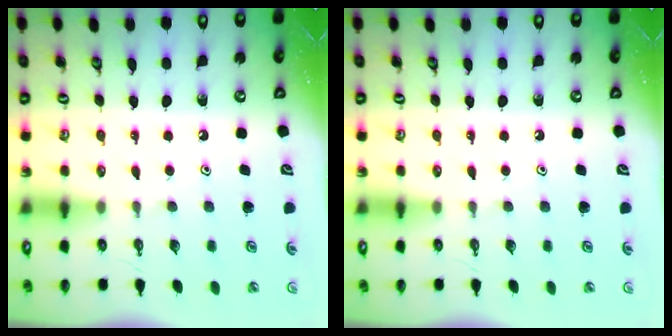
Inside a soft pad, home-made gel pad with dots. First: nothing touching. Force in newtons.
{"total": 0.0}